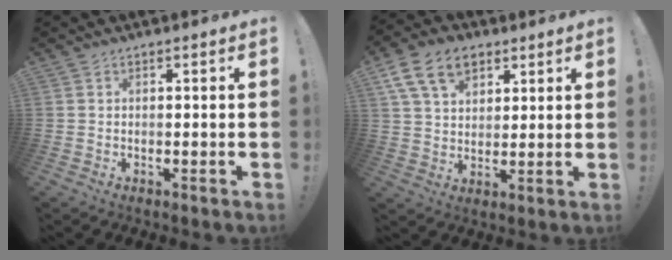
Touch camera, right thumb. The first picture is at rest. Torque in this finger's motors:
{"motor_torque": [1.55, 1.59, 0.38, -0.08, 0.14]}